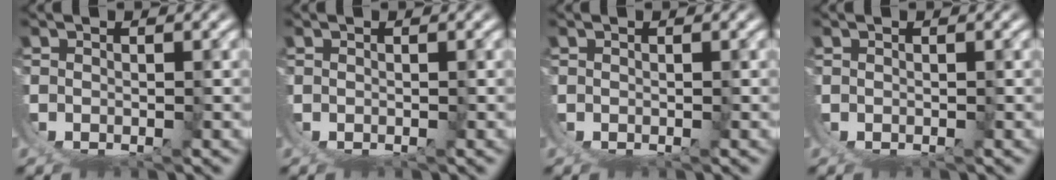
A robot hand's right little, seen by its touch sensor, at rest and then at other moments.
{"total": 0.0}
{"total": 0.0}
{"total": 0.0}